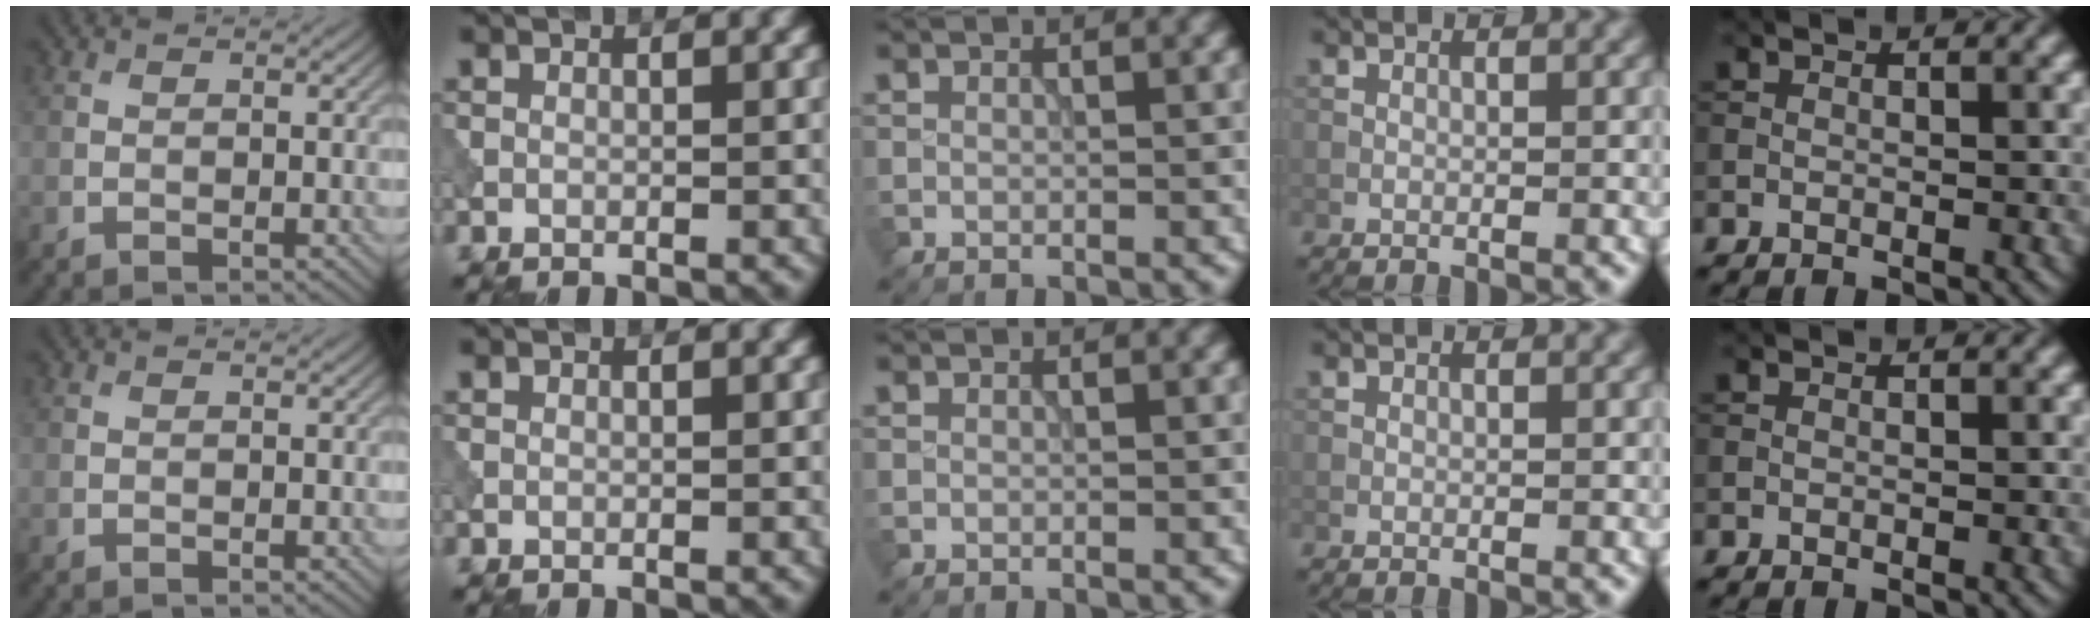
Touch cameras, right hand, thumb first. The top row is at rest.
{}